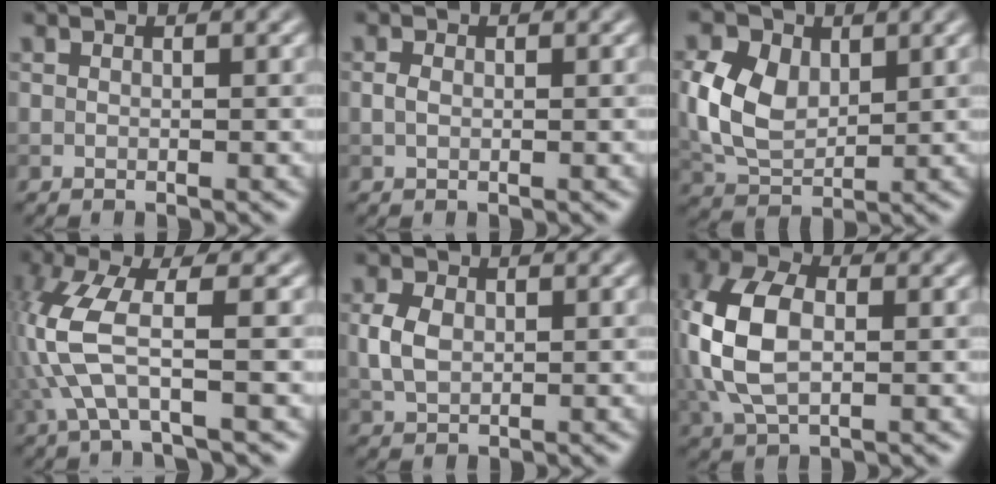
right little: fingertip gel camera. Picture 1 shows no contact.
{"total": 0.9, "force": [0.0, 0.6, 0.6], "torque": [-0.013, 0.001, 0.000]}
{"total": 6.6, "force": [1.3, 4.6, 4.5], "torque": [-0.108, 0.004, 0.022]}
{"total": 6.0, "force": [-1.0, 1.4, 5.7], "torque": [-0.149, 0.005, -0.019]}
{"total": 2.9, "force": [0.3, 2.1, 2.0], "torque": [-0.048, 0.002, 0.005]}
{"total": 8.3, "force": [0.4, 5.3, 6.4], "torque": [-0.166, 0.006, 0.003]}